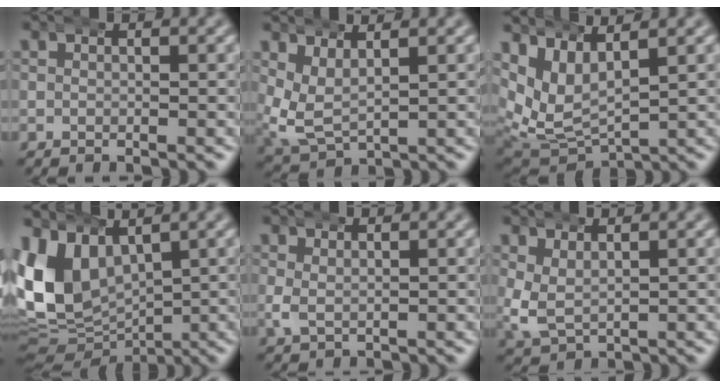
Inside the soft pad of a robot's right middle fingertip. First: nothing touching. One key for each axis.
{"total": 5.2, "fx": 1.7, "fy": 4.0, "fz": 2.9, "tx": -0.094, "ty": -0.026, "tz": 0.041}
{"total": 8.7, "fx": 1.9, "fy": 6.9, "fz": 5.0, "tx": -0.128, "ty": -0.022, "tz": 0.034}
{"total": 11.1, "fx": 1.3, "fy": 8.6, "fz": 6.9, "tx": -0.164, "ty": -0.021, "tz": 0.034}
{"total": 1.1, "fx": 0.7, "fy": 0.4, "fz": 0.8, "tx": -0.026, "ty": -0.011, "tz": 0.021}
{"total": 3.1, "fx": 1.1, "fy": 2.3, "fz": 1.8, "tx": -0.067, "ty": -0.024, "tz": 0.036}